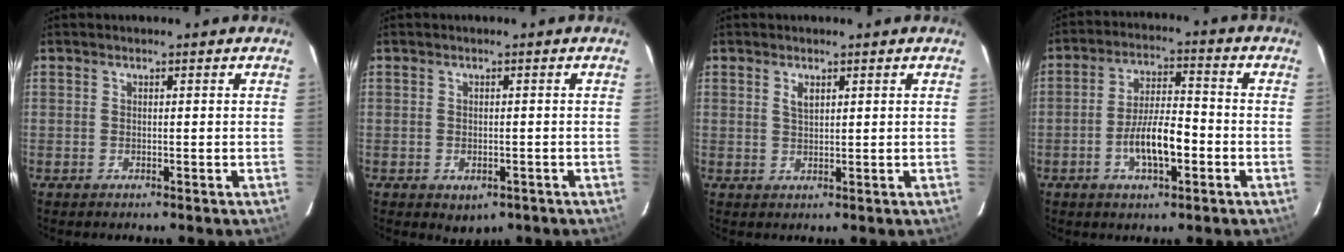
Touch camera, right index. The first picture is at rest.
{"total": 3.4, "force": [-1.5, 2.6, 1.7], "torque": [-0.034, -0.006, -0.009]}
{"total": 1.9, "force": [0.9, 0.8, 1.4], "torque": [-0.025, 0.002, 0.017]}
{"total": 9.1, "force": [-3.2, 2.8, 8.1], "torque": [-0.158, 0.003, -0.054]}